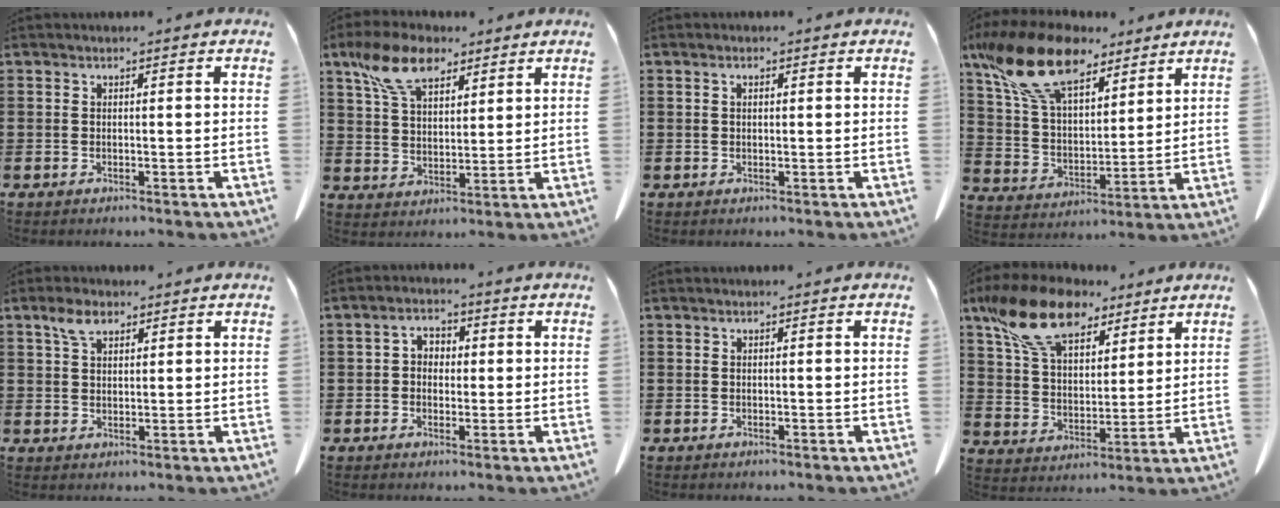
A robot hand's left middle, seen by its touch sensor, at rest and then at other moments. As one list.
[{"total": 9.6, "force": [6.4, 4.7, 5.5], "torque": [-0.130, 0.001, 0.120]}, {"total": 1.0, "force": [0.3, 0.4, 0.9], "torque": [-0.020, 0.003, 0.006]}, {"total": 15.9, "force": [11.3, 6.6, 9.0], "torque": [-0.223, -0.037, 0.206]}, {"total": 3.6, "force": [2.2, 1.7, 2.3], "torque": [-0.051, 0.005, 0.041]}, {"total": 2.6, "force": [0.0, 2.1, 1.5], "torque": [-0.038, 0.010, -0.003]}, {"total": 0.0}, {"total": 14.1, "force": [10.3, 6.0, 7.6], "torque": [-0.181, -0.023, 0.195]}]